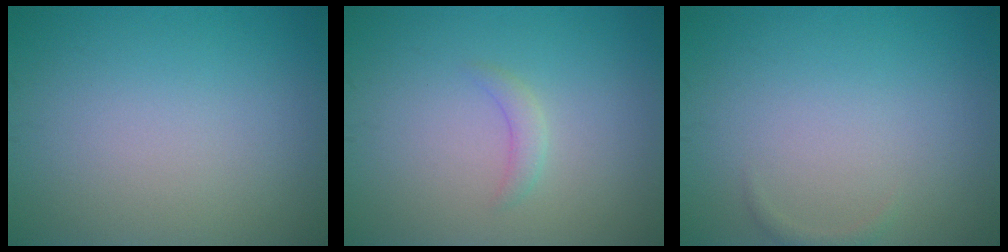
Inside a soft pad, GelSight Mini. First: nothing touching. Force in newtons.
{"total": 1.2, "press": 1.2, "slide": 0.0}
{"total": 0.6, "press": 0.6, "slide": 0.1}